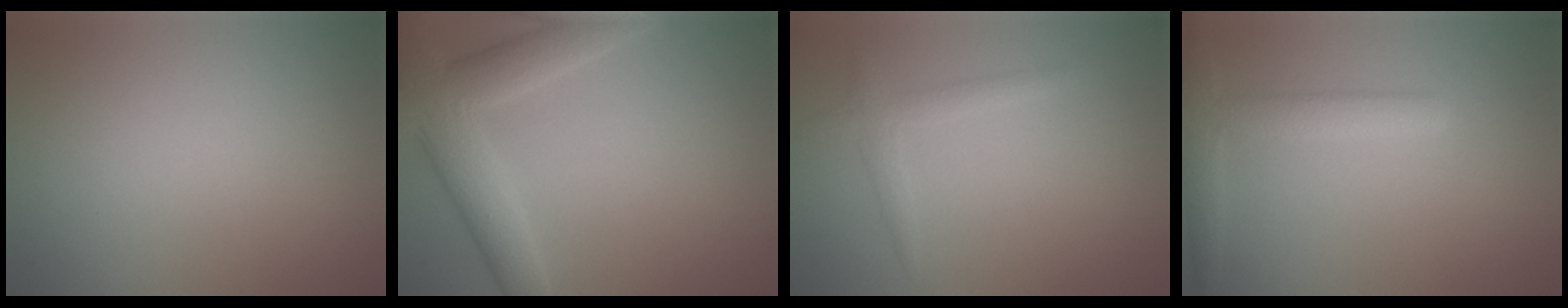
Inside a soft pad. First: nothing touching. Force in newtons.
{"total": 6.3, "press": 6.3, "slide": 0.5}
{"total": 1.7, "press": 1.7, "slide": 0.0}
{"total": 3.0, "press": 3.0, "slide": 0.1}